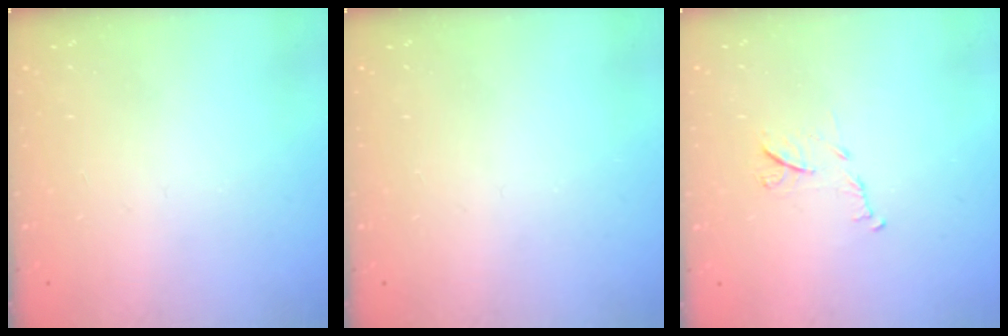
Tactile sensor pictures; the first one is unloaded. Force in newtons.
{"total": 0.0}
{"total": 7.5, "press": 7.4, "slide": 0.3}